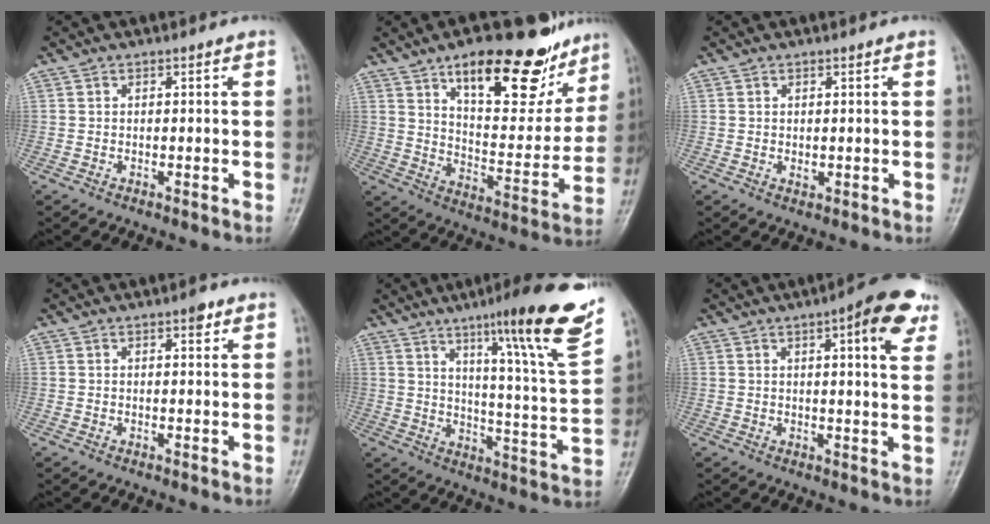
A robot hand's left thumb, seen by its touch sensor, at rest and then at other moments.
{"total": 22.8, "force": [14.2, 9.3, 15.2], "torque": [-0.160, -0.058, 0.217]}
{"total": 1.0, "force": [0.2, 0.6, 0.7], "torque": [-0.009, -0.003, 0.008]}
{"total": 1.9, "force": [1.1, 0.7, 1.3], "torque": [-0.014, -0.003, 0.013]}
{"total": 21.1, "force": [12.9, 1.5, 16.7], "torque": [-0.212, -0.061, 0.186]}
{"total": 10.4, "force": [5.1, 2.6, 8.7], "torque": [-0.092, -0.012, 0.057]}